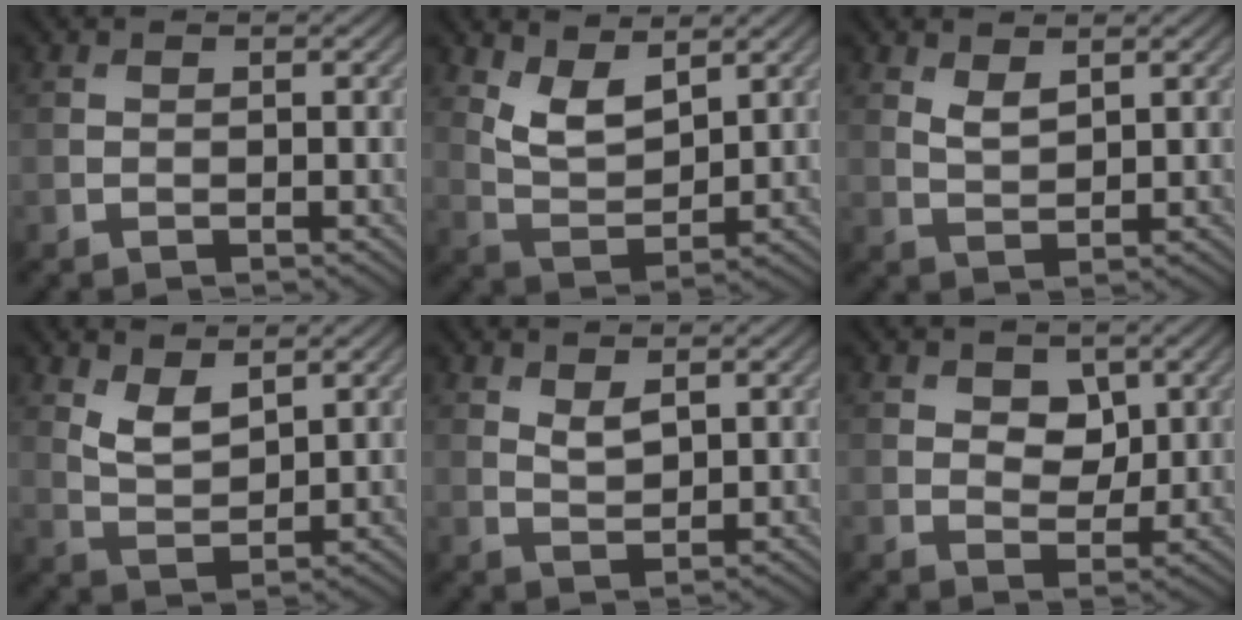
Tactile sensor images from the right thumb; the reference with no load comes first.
{"total": 5.7, "force": [3.5, 2.5, 3.7], "torque": [-0.083, -0.012, 0.072]}
{"total": 2.2, "force": [1.5, 0.9, 1.4], "torque": [-0.034, -0.005, 0.035]}
{"total": 4.0, "force": [2.5, 1.7, 2.6], "torque": [-0.062, -0.011, 0.054]}
{"total": 2.1, "force": [1.3, 0.8, 1.4], "torque": [-0.032, -0.006, 0.031]}
{"total": 3.8, "force": [1.4, 2.6, 2.4], "torque": [-0.043, -0.006, 0.015]}